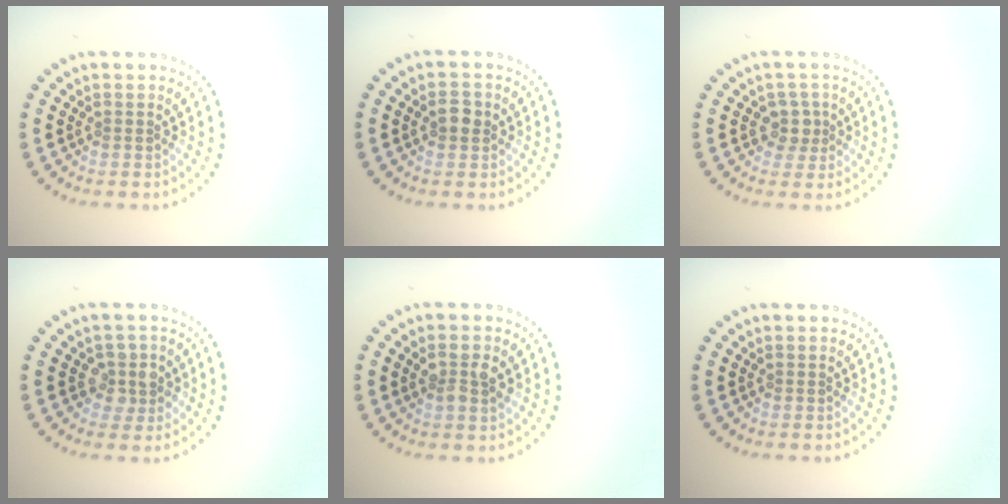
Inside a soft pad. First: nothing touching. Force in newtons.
{"total": 1.7, "press": 1.7, "slide": 0.2}
{"total": 1.9, "press": 1.5, "slide": 1.2}
{"total": 2.3, "press": 2.1, "slide": 1.1}
{"total": 2.6, "press": 2.5, "slide": 0.5}
{"total": 0.0}